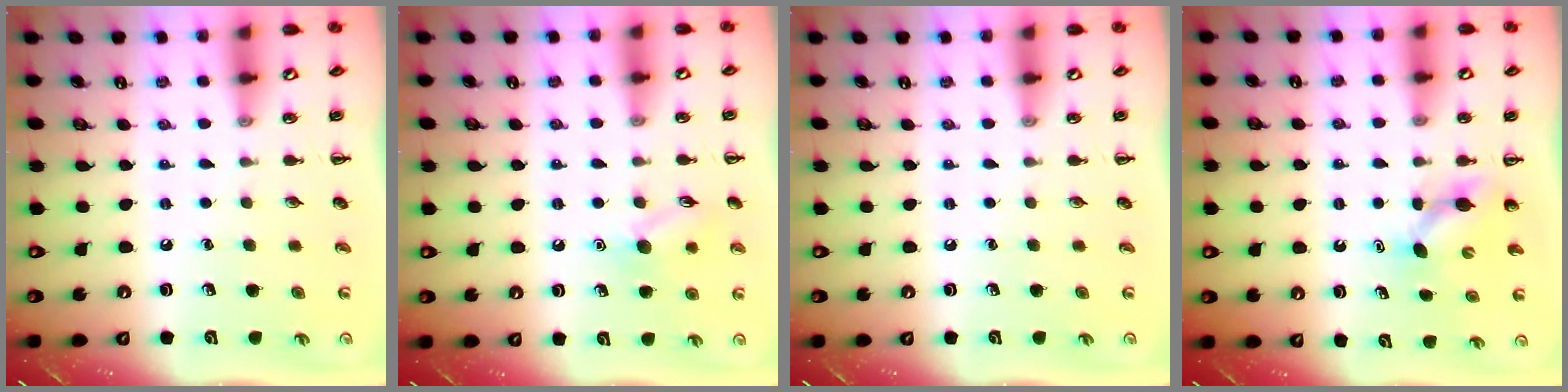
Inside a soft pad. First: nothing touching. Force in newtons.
{"total": 8.5, "press": 8.5, "slide": 1.1}
{"total": 0.0}
{"total": 4.3, "press": 4.1, "slide": 1.2}